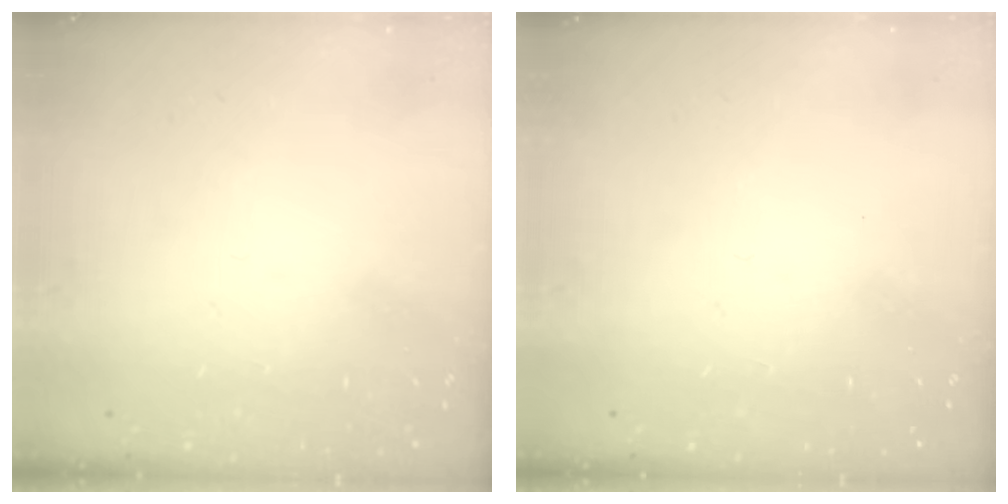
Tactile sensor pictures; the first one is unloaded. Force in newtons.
{"total": 0.0}